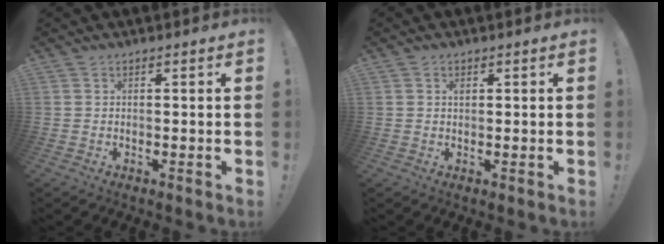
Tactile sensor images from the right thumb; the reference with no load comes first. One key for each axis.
{"total": 0.9, "fx": 0.3, "fy": 0.6, "fz": 0.6, "tx": 0.003, "ty": -0.003, "tz": 0.002}